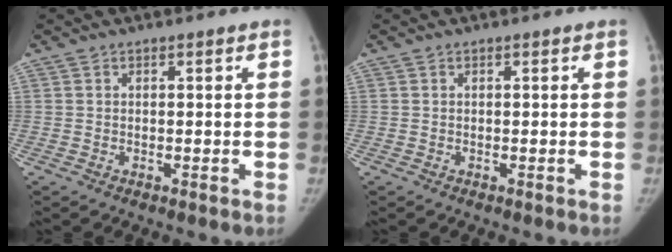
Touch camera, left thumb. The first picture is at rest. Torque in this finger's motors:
{"motor_torque": [0.00, 0.00, 0.42, -0.38, 0.01]}